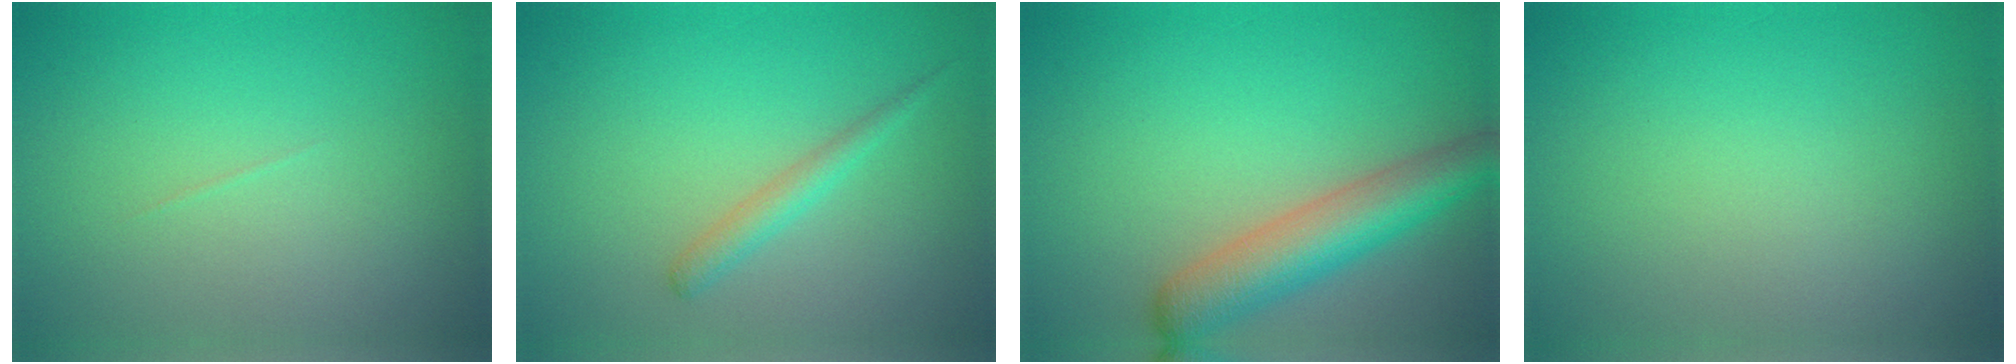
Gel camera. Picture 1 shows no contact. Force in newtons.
{"total": 1.6, "press": 1.6, "slide": 0.1}
{"total": 5.7, "press": 5.7, "slide": 0.2}
{"total": 0.0}